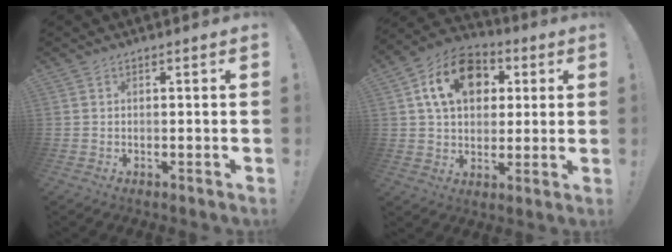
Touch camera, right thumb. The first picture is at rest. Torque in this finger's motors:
{"motor_torque": [1.78, 2.86, 0.53, -0.18, 0.07]}